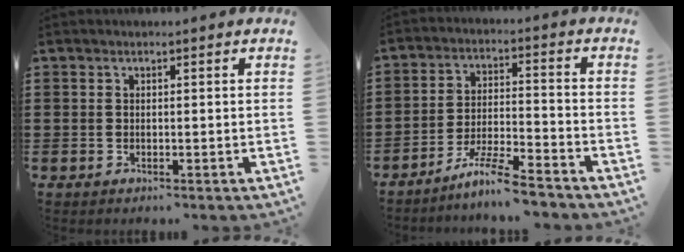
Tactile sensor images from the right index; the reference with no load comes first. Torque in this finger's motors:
{"motor_torque": [1.18, 0.96, 0.00, 0.01]}